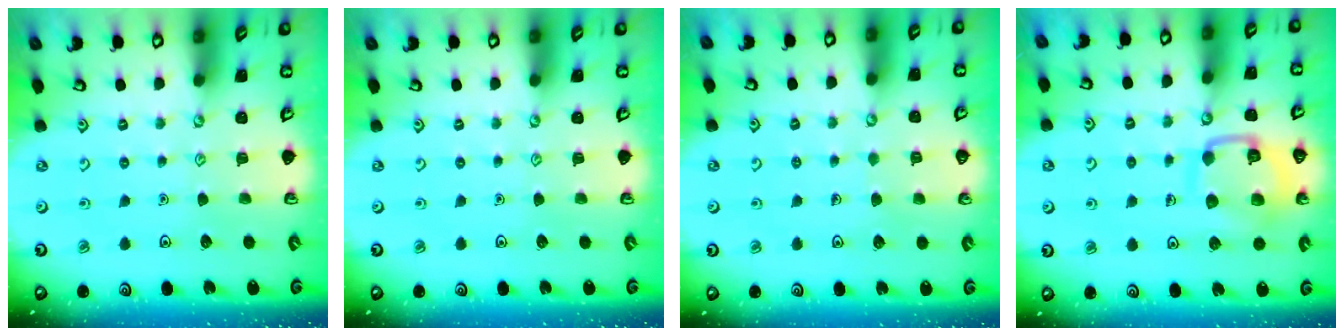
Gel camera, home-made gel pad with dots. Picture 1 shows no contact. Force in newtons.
{"total": 0.0}
{"total": 2.9, "press": 2.9, "slide": 0.2}
{"total": 11.9, "press": 11.8, "slide": 1.0}